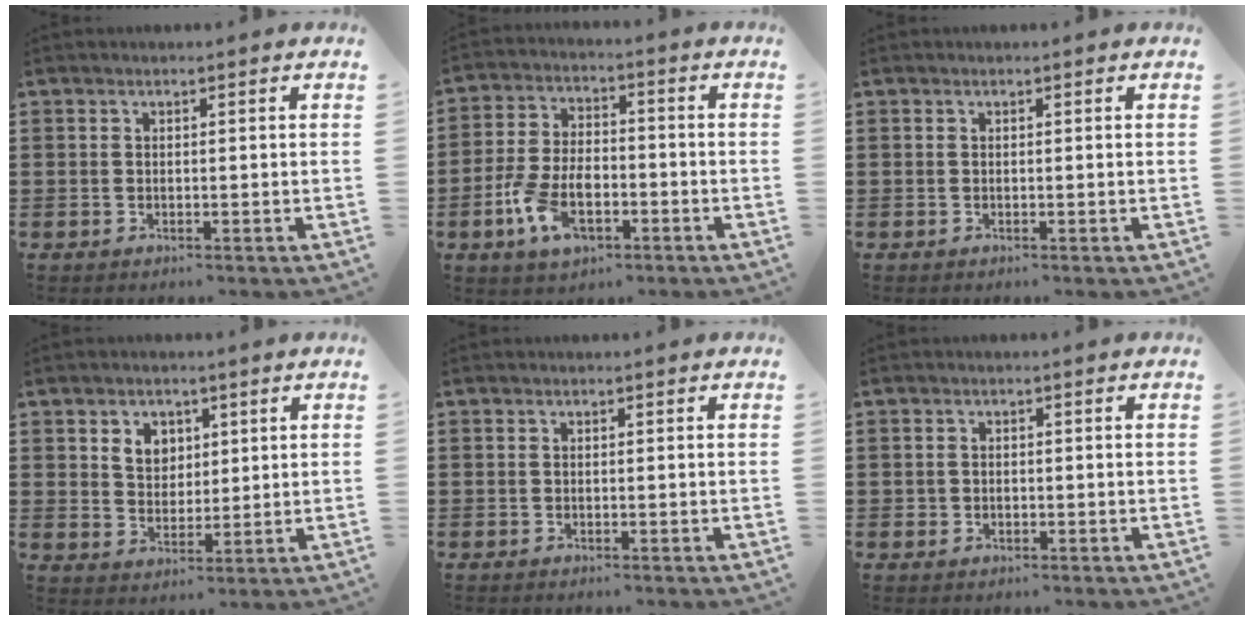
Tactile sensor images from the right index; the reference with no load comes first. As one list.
[{"total": 8.4, "force": [-3.3, 4.6, 6.2], "torque": [-0.144, 0.002, -0.064]}, {"total": 0.0}, {"total": 4.3, "force": [2.1, 3.4, 1.5], "torque": [-0.044, 0.013, 0.039]}, {"total": 0.0}, {"total": 1.1, "force": [-0.3, 1.0, 0.2], "torque": [-0.008, 0.004, -0.007]}]